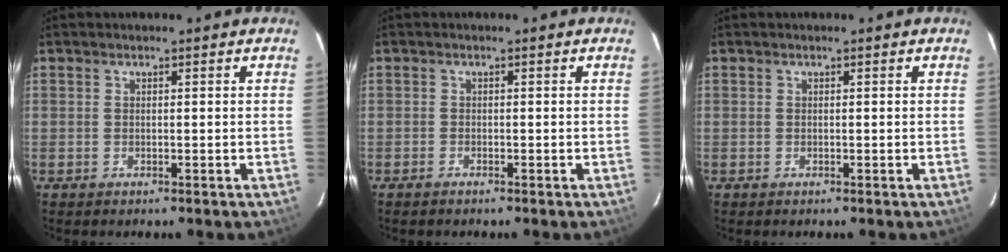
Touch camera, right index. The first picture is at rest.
{"total": 1.0, "force": [-0.8, 0.4, 0.3], "torque": [-0.007, 0.002, -0.018]}
{"total": 0.0}